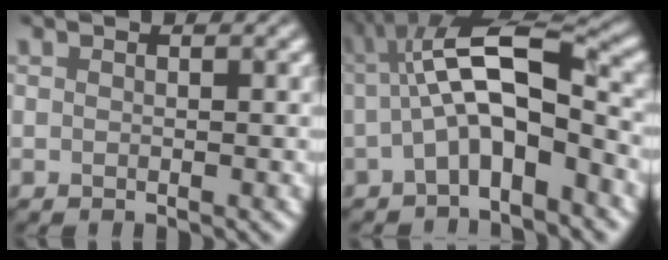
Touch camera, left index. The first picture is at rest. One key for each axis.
{"total": 7.6, "fx": -1.0, "fy": 2.7, "fz": 7.0, "tx": -0.119, "ty": 0.018, "tz": -0.031}